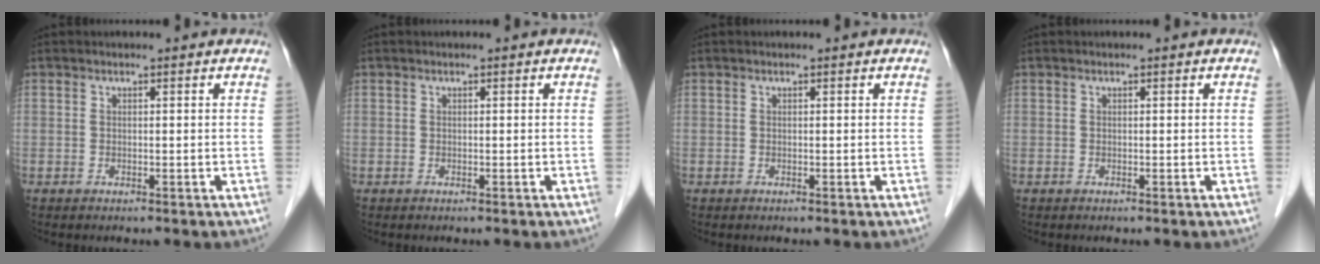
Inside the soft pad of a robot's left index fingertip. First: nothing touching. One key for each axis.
{"total": 0.0}
{"total": 0.0}
{"total": 0.0}